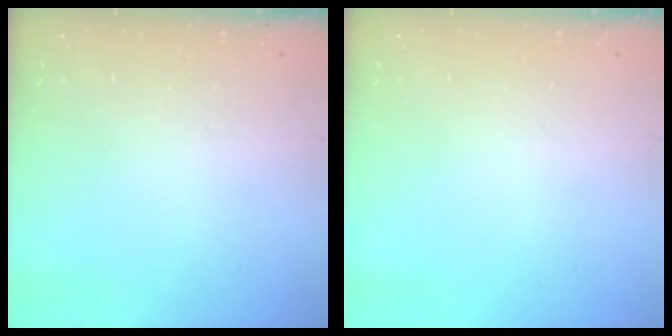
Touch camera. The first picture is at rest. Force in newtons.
{"total": 0.0}